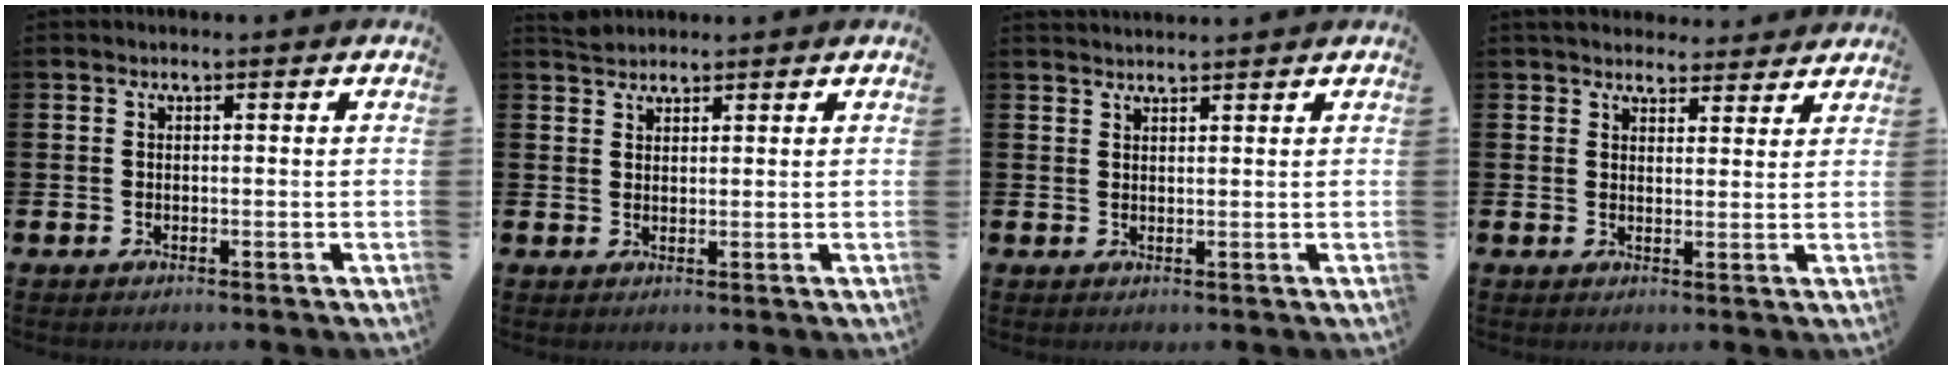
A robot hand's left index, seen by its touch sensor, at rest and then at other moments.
{"total": 2.2, "force": [2.1, 0.6, -0.1], "torque": [0.012, -0.005, 0.038]}
{"total": 1.8, "force": [1.8, 0.1, 0.0], "torque": [-0.001, -0.006, 0.031]}
{"total": 4.2, "force": [4.0, 1.2, 0.2], "torque": [-0.005, -0.020, 0.072]}